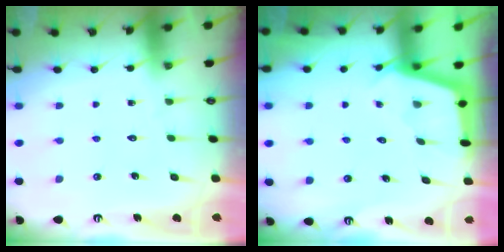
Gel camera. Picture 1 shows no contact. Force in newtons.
{"total": 2.5, "press": 2.5, "slide": 0.1}